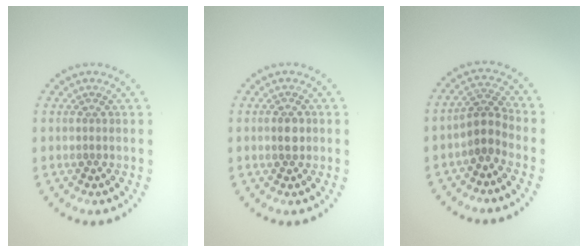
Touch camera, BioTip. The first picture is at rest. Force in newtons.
{"total": 1.6, "press": 1.6, "slide": 0.2}
{"total": 2.5, "press": 2.0, "slide": 1.6}